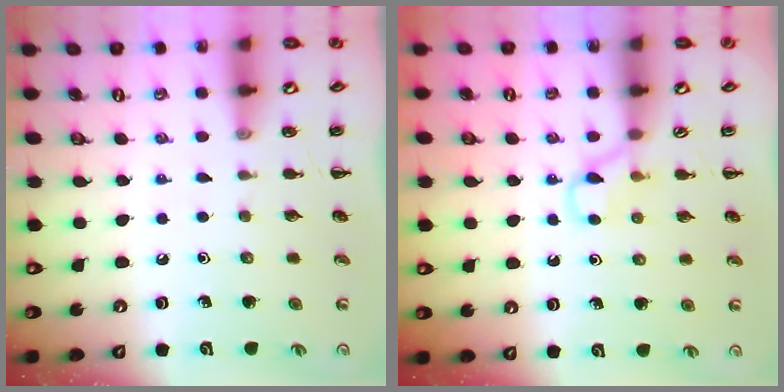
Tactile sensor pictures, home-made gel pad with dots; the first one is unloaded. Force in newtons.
{"total": 2.7, "press": 2.4, "slide": 1.1}